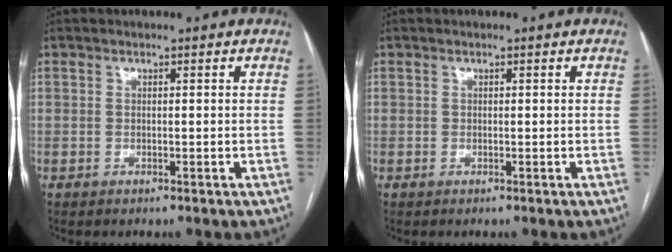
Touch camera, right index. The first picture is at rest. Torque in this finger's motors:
{"motor_torque": [-0.05, -0.08, -0.01, 0.00]}